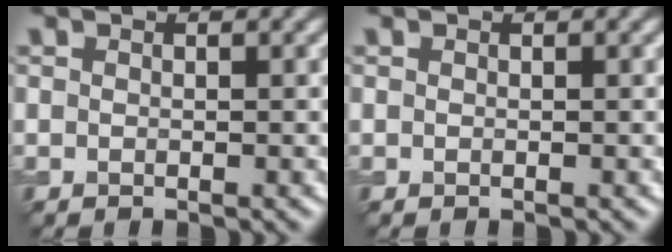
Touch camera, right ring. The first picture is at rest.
{"total": 0.0}